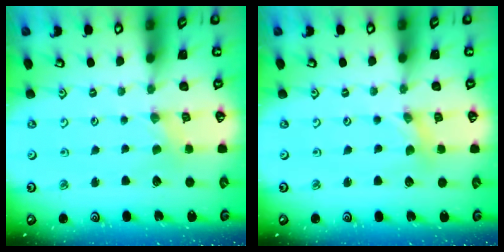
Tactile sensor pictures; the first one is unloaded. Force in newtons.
{"total": 0.8, "press": 0.8, "slide": 0.1}